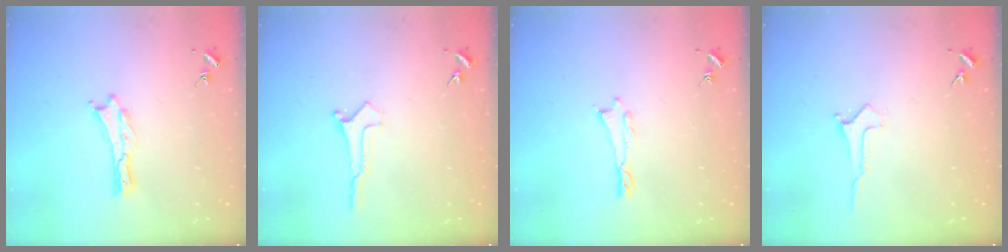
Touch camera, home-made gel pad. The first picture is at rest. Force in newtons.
{"total": 0.0}
{"total": 0.0}
{"total": 0.0}